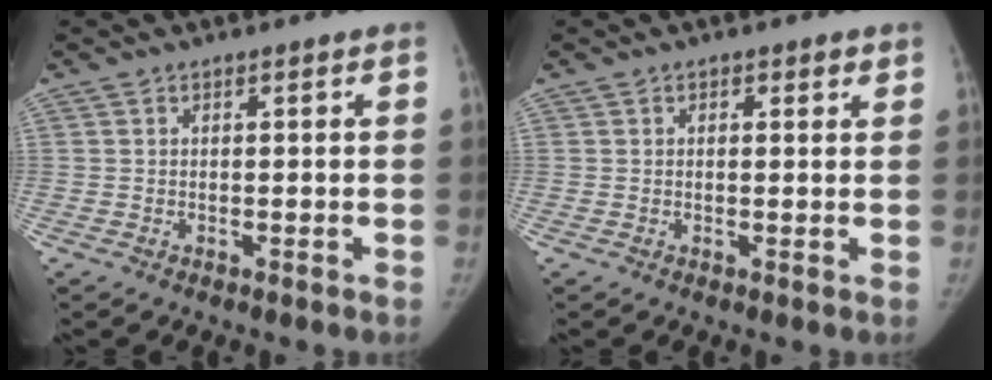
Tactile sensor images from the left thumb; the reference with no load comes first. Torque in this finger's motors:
{"motor_torque": [0.03, 0.22, -0.08, 0.24, 0.05]}